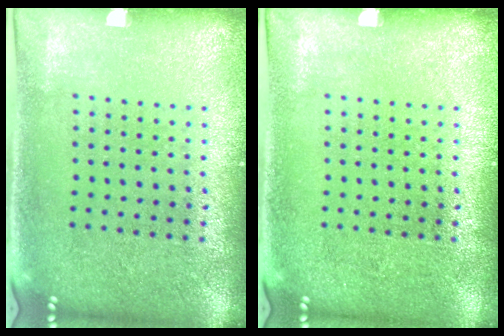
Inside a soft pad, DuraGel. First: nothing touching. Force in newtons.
{"total": 0.0}